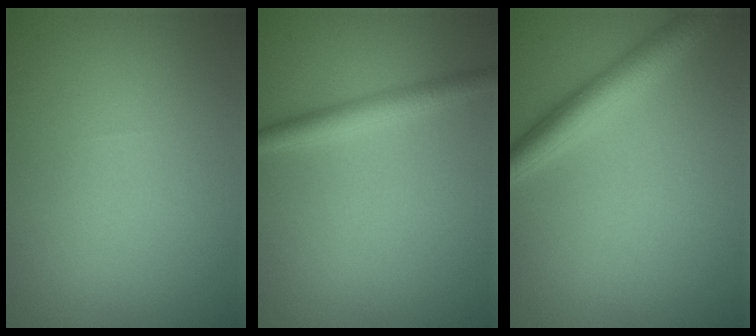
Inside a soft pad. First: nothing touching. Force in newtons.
{"total": 2.5, "press": 2.5, "slide": 0.1}
{"total": 4.0, "press": 3.9, "slide": 0.2}